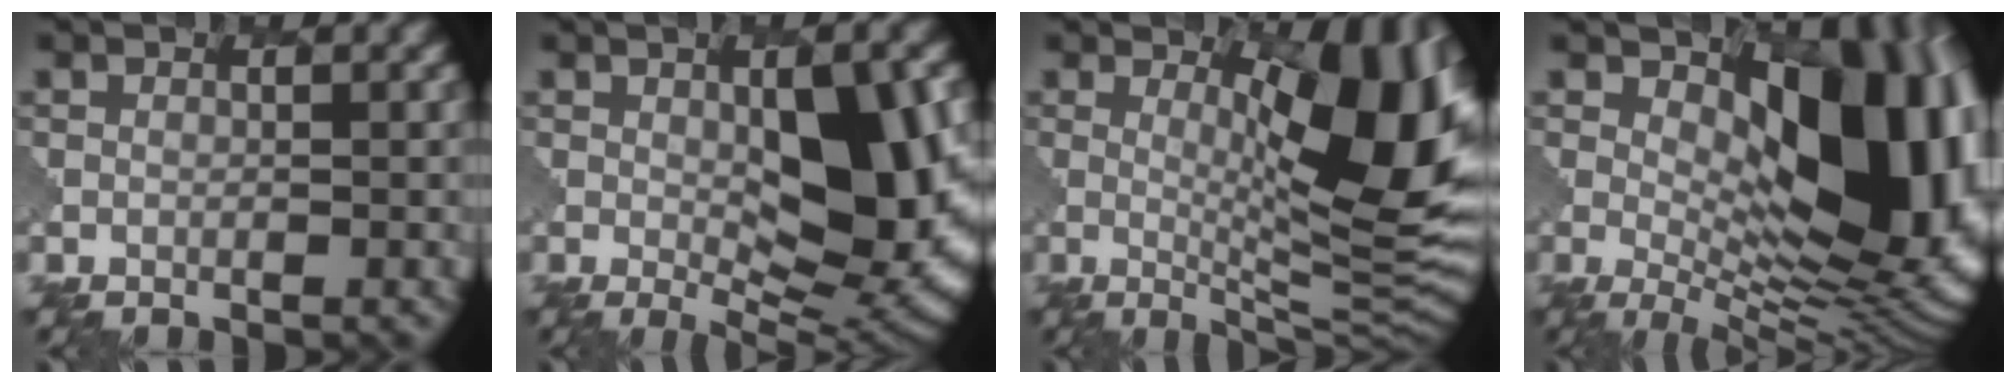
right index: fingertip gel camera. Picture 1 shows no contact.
{"total": 11.0, "force": [0.4, 4.7, 10.0], "torque": [-0.139, -0.012, 0.015]}
{"total": 11.3, "force": [2.2, 3.2, 10.5], "torque": [-0.142, -0.006, 0.039]}
{"total": 13.2, "force": [2.2, 6.7, 11.1], "torque": [-0.130, 0.004, 0.033]}